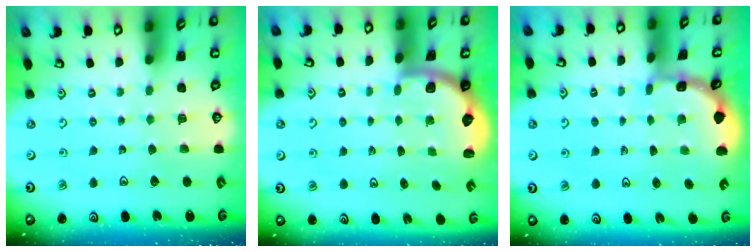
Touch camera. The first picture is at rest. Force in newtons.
{"total": 2.2, "press": 2.1, "slide": 0.7}
{"total": 1.8, "press": 1.8, "slide": 0.2}